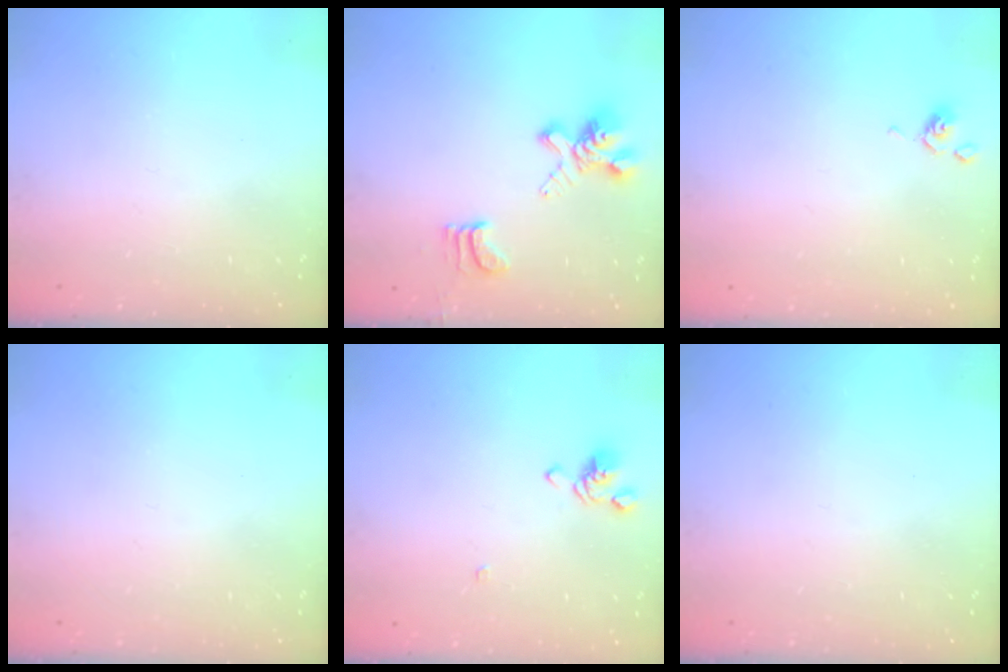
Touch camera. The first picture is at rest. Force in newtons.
{"total": 4.6, "press": 4.3, "slide": 1.7}
{"total": 2.0, "press": 2.0, "slide": 0.2}
{"total": 0.0}
{"total": 0.7, "press": 0.0, "slide": 0.7}
{"total": 0.0}